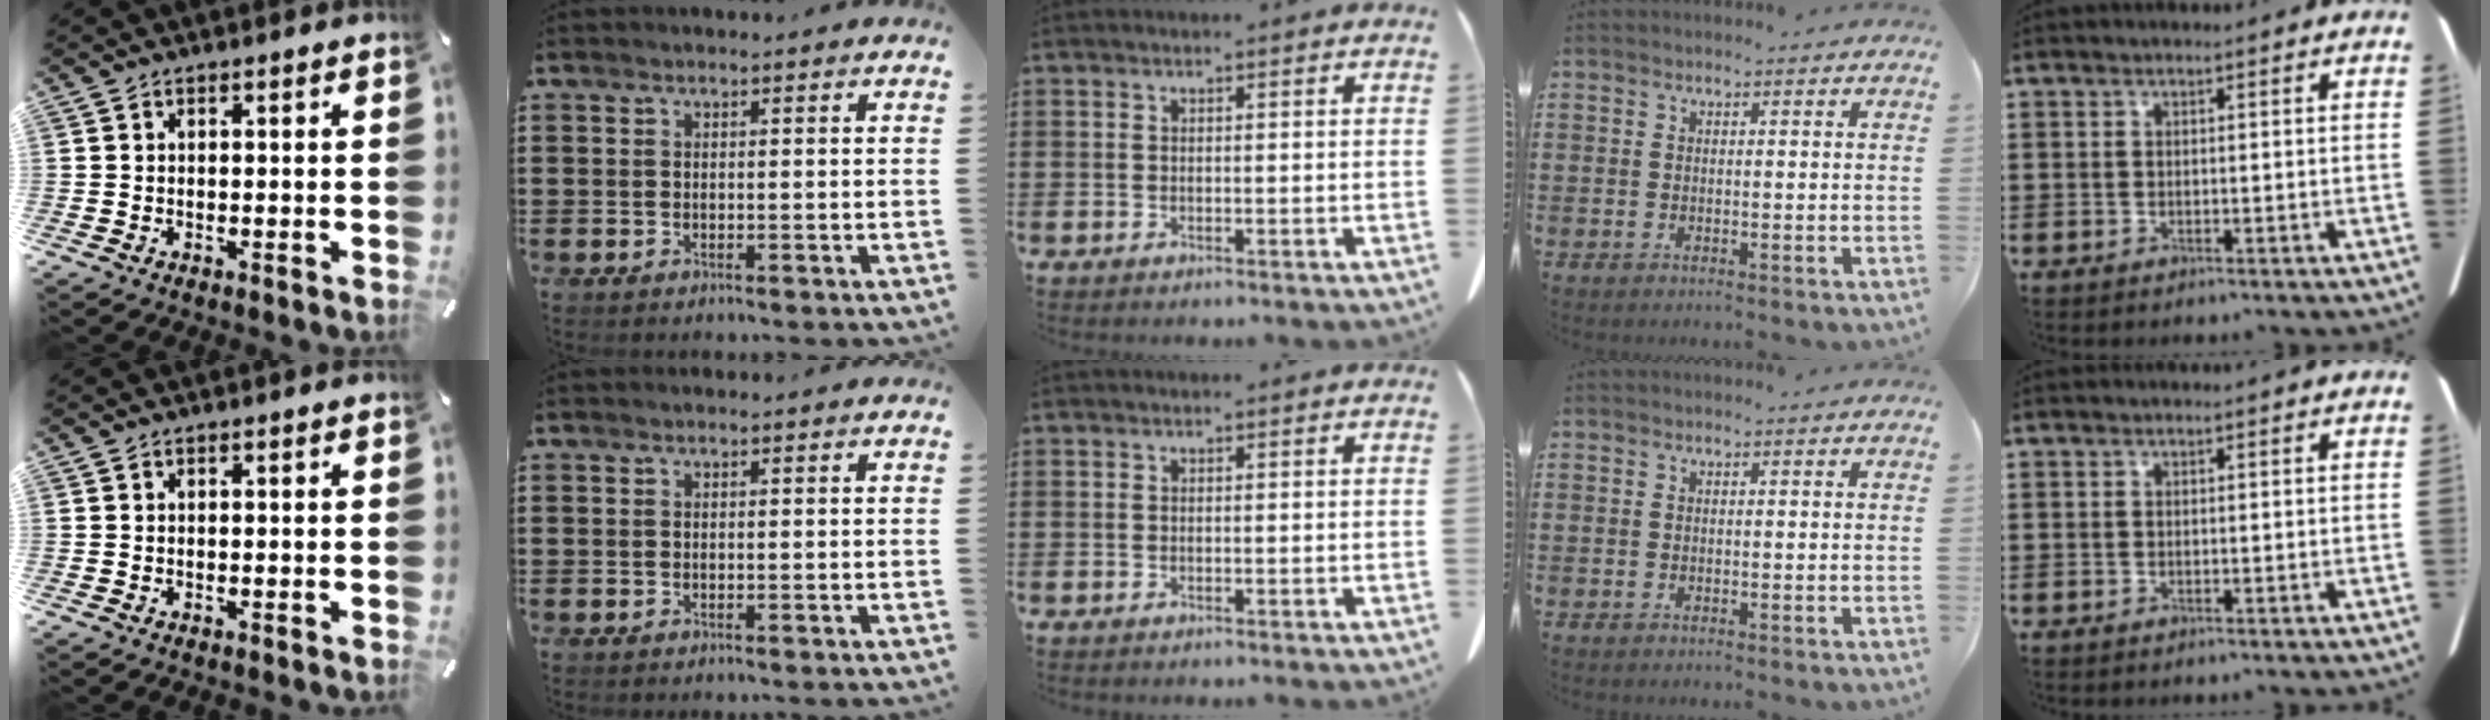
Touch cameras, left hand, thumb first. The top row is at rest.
{}